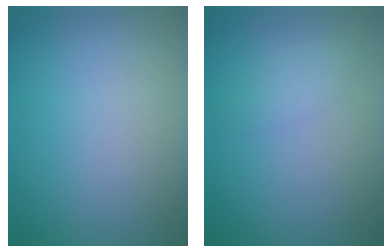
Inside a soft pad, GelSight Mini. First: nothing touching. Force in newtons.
{"total": 1.2, "press": 1.2, "slide": 0.0}